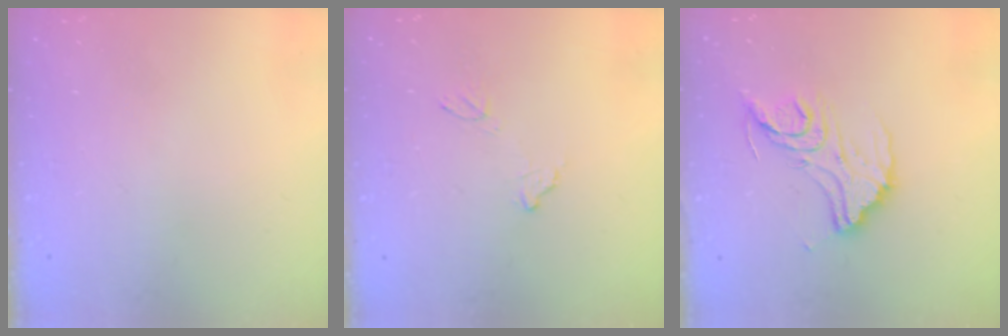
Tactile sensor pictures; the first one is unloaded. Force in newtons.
{"total": 8.0, "press": 8.0, "slide": 0.4}
{"total": 14.7, "press": 14.6, "slide": 1.4}